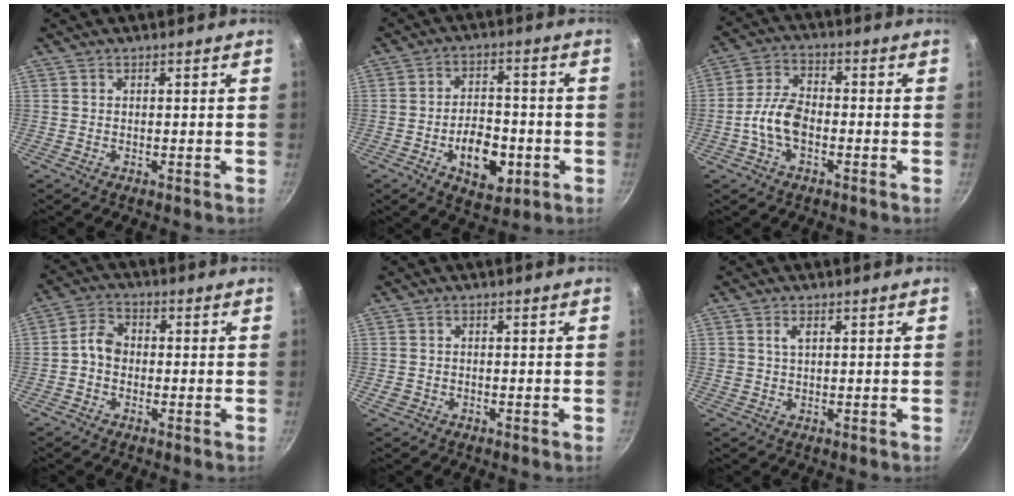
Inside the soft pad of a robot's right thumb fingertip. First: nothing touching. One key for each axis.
{"total": 11.3, "fx": -3.6, "fy": 6.6, "fz": 8.4, "tx": -0.104, "ty": 0.016, "tz": -0.053}
{"total": 7.9, "fx": -2.1, "fy": 4.6, "fz": 6.0, "tx": -0.109, "ty": 0.032, "tz": -0.049}
{"total": 5.0, "fx": -0.7, "fy": 4.0, "fz": 3.0, "tx": -0.036, "ty": 0.022, "tz": -0.027}
{"total": 1.6, "fx": -0.7, "fy": 1.3, "fz": 0.7, "tx": -0.016, "ty": 0.007, "tz": -0.009}
{"total": 2.0, "fx": 0.7, "fy": 1.3, "fz": 1.4, "tx": -0.019, "ty": 0.001, "tz": 0.015}